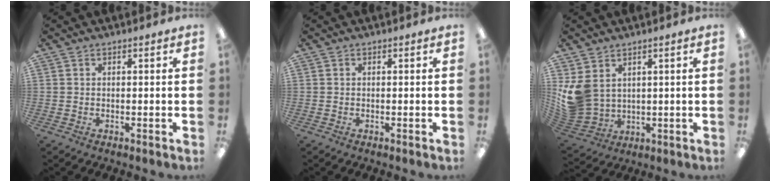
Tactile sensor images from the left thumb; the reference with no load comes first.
{"total": 0.0}
{"total": 9.3, "force": [3.5, 7.1, 5.0], "torque": [-0.121, -0.015, 0.072]}